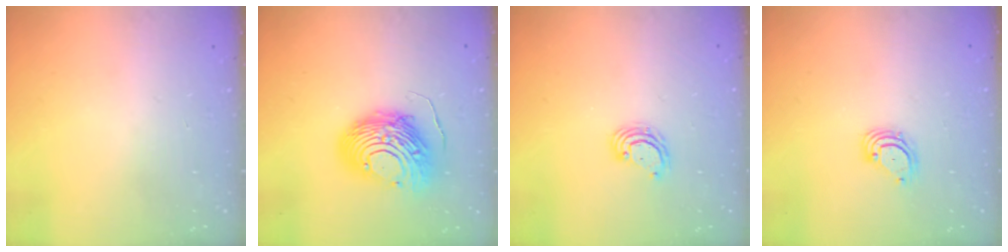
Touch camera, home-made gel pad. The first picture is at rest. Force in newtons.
{"total": 12.6, "press": 12.6, "slide": 1.3}
{"total": 3.8, "press": 3.8, "slide": 0.1}
{"total": 3.6, "press": 3.6, "slide": 0.3}